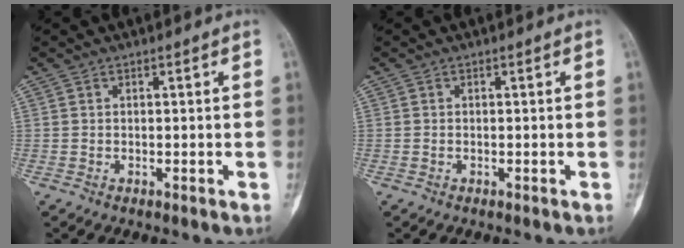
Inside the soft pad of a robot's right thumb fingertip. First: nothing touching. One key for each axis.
{"total": 0.0}